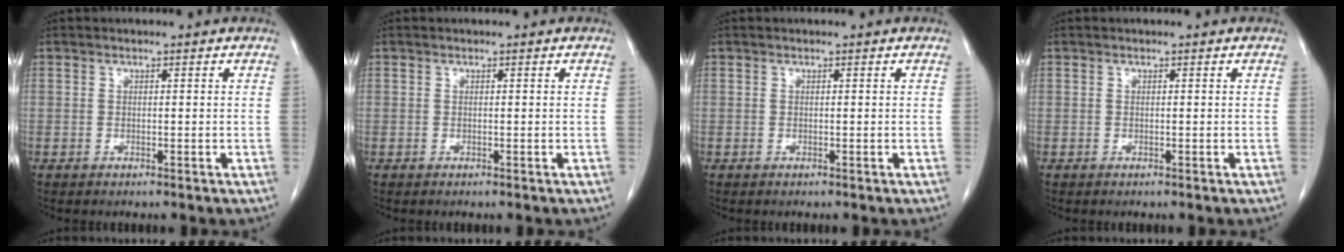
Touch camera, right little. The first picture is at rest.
{"total": 0.0}
{"total": 0.0}
{"total": 0.0}